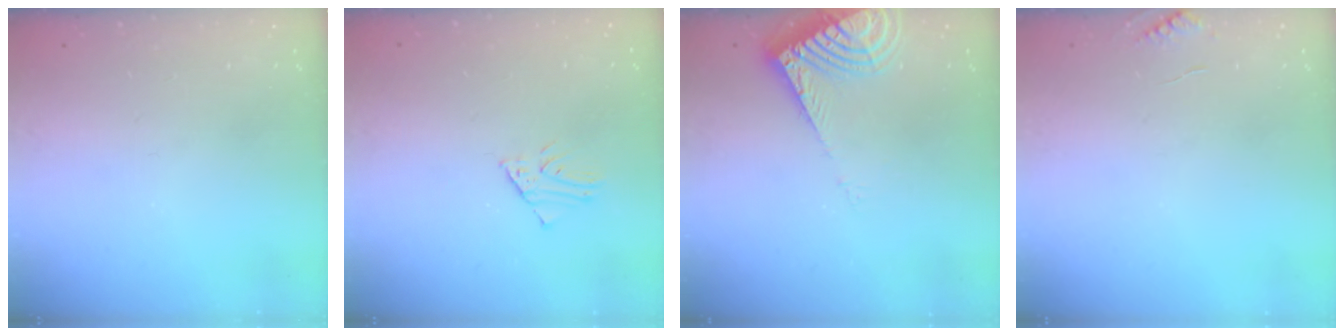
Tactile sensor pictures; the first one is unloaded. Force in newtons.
{"total": 1.8, "press": 1.8, "slide": 0.2}
{"total": 10.0, "press": 9.9, "slide": 1.3}
{"total": 4.7, "press": 4.7, "slide": 0.5}